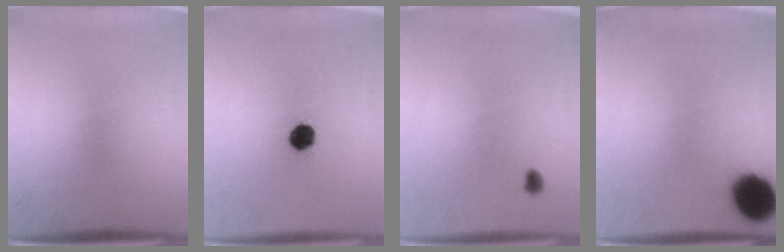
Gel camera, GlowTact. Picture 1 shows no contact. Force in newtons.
{"total": 5.3}
{"total": 1.0}
{"total": 11.5}